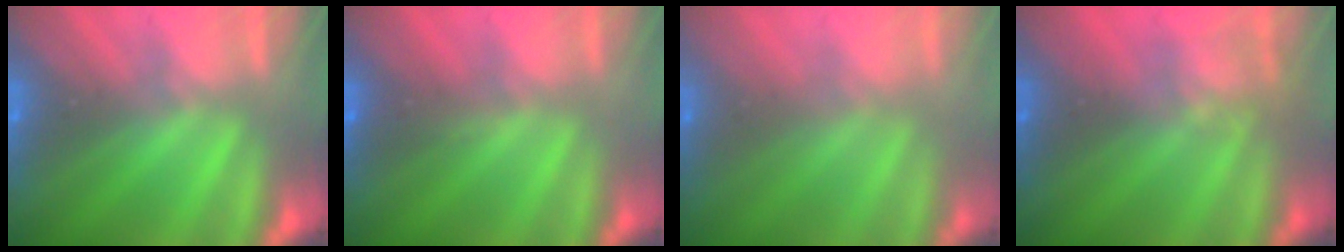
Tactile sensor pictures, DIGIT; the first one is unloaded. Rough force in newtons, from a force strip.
{"total": 2.9}
{"total": 9.1}
{"total": 2.6}